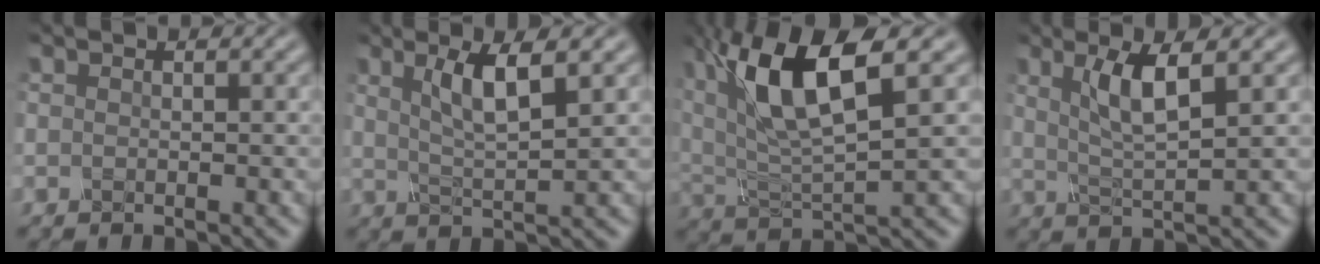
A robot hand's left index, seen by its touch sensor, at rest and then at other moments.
{"total": 4.2, "force": [1.9, 0.8, 3.7], "torque": [-0.068, -0.003, 0.035]}
{"total": 10.0, "force": [4.2, 3.0, 8.5], "torque": [-0.167, 0.005, 0.078]}
{"total": 4.3, "force": [1.7, 0.9, 3.8], "torque": [-0.075, -0.002, 0.035]}